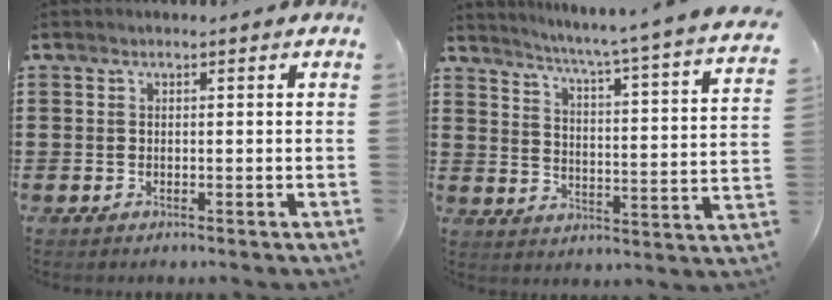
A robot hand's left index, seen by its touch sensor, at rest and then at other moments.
{"total": 4.6, "force": [3.6, -1.6, 2.4], "torque": [-0.065, -0.048, 0.046]}